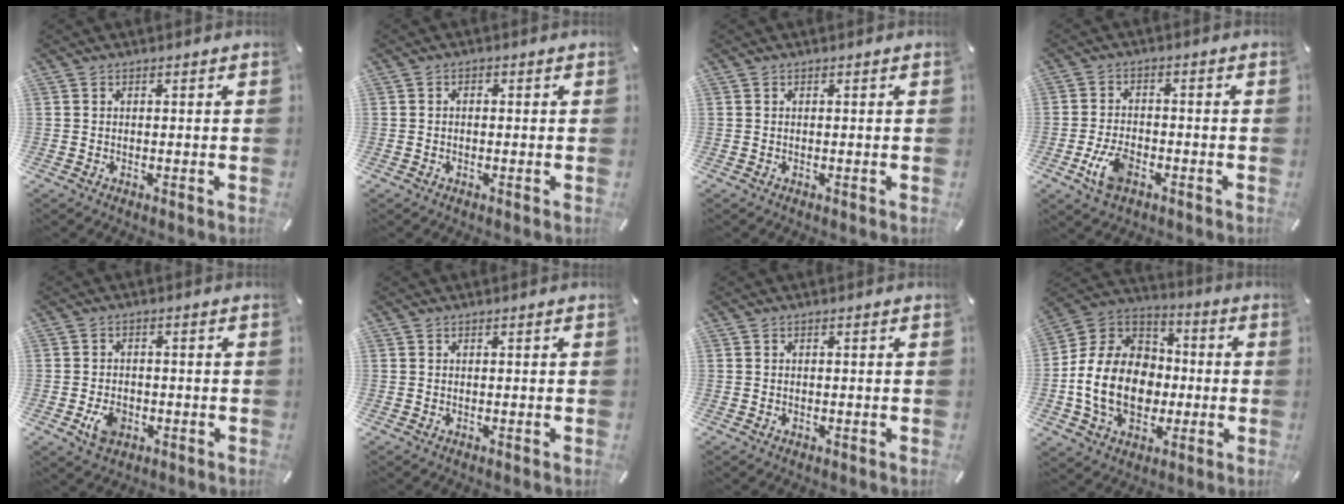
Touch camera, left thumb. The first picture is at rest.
{"total": 1.0, "force": [-0.4, 0.7, 0.7], "torque": [-0.013, 0.001, -0.008]}
{"total": 0.0}
{"total": 7.5, "force": [-3.3, 4.3, 5.2], "torque": [-0.120, 0.007, -0.062]}
{"total": 5.6, "force": [-1.8, 4.1, 3.3], "torque": [-0.066, 0.002, -0.034]}
{"total": 0.0}
{"total": 0.5, "force": [-0.1, 0.4, 0.3], "torque": [-0.007, 0.001, -0.004]}
{"total": 18.3, "force": [-3.9, 14.3, 10.8], "torque": [-0.249, 0.025, -0.069]}